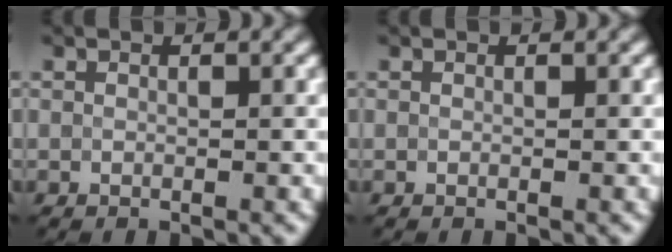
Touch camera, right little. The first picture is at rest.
{"total": 0.0}